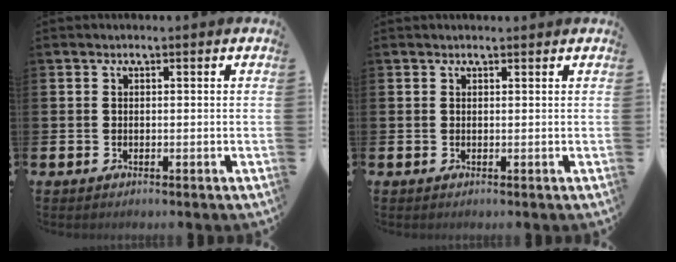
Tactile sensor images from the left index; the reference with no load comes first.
{"total": 0.5, "force": [0.5, 0.1, 0.1], "torque": [0.007, -0.002, 0.008]}